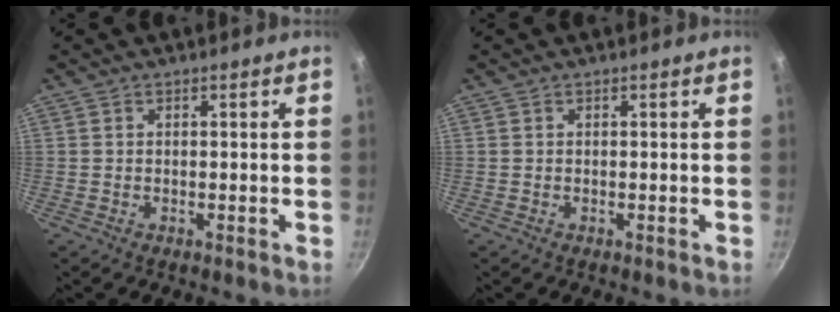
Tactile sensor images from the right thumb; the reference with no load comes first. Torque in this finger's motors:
{"motor_torque": [0.00, 0.00, 0.04, -0.04, 0.00]}